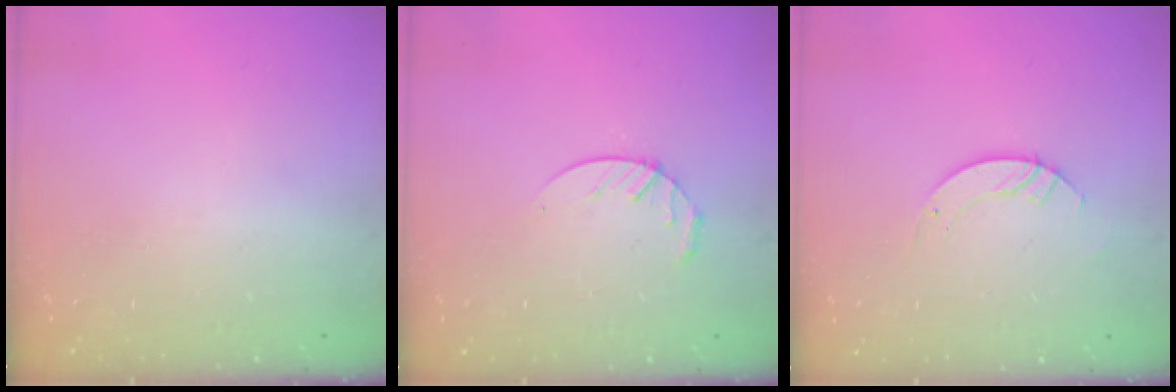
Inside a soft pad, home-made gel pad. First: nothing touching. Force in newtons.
{"total": 4.2, "press": 4.2, "slide": 0.5}
{"total": 3.5, "press": 3.5, "slide": 0.1}